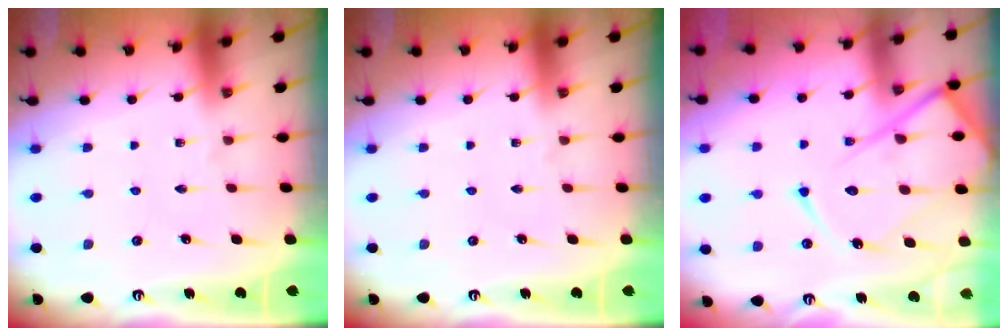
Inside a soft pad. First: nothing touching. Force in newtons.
{"total": 0.0}
{"total": 17.6, "press": 17.5, "slide": 1.8}